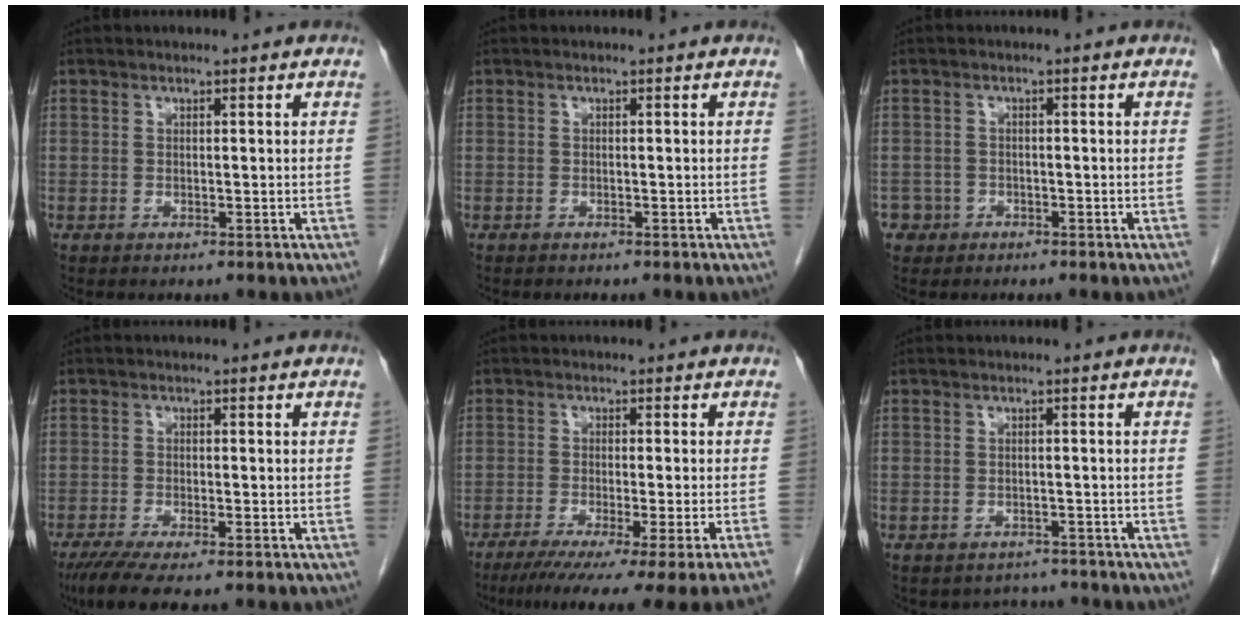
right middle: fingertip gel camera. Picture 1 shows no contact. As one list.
[{"total": 1.2, "force": [-1.0, 0.4, 0.4], "torque": [-0.017, -0.003, -0.011]}, {"total": 2.4, "force": [-1.3, 2.0, -0.3], "torque": [0.008, 0.011, -0.023]}, {"total": 6.6, "force": [-5.0, 0.8, 4.2], "torque": [-0.072, -0.018, -0.082]}, {"total": 16.4, "force": [-13.3, -2.1, 9.4], "torque": [-0.093, -0.058, -0.191]}, {"total": 3.6, "force": [-3.3, 1.5, -0.4], "torque": [0.004, 0.007, -0.044]}]